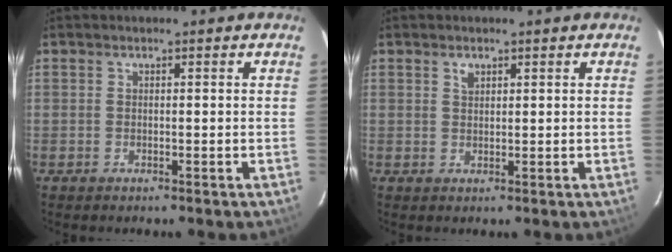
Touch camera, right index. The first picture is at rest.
{"total": 1.4, "force": [0.8, 0.9, 0.7], "torque": [-0.011, 0.004, 0.015]}